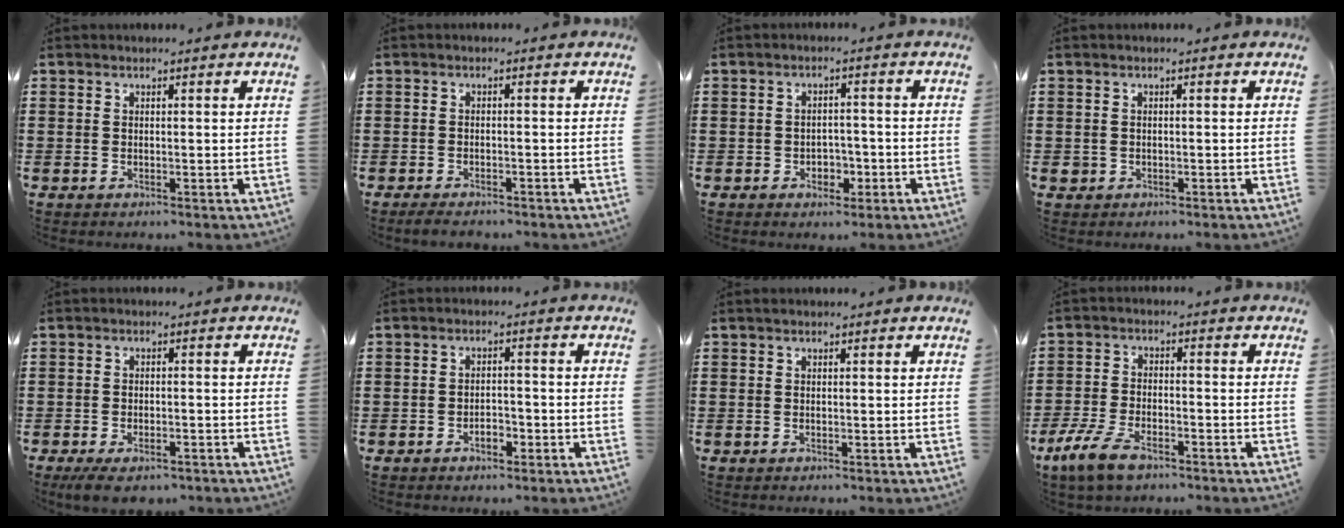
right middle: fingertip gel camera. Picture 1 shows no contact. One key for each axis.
{"total": 1.7, "fx": -1.6, "fy": 0.2, "fz": 0.5, "tx": -0.012, "ty": -0.002, "tz": -0.031}
{"total": 2.6, "fx": -1.3, "fy": 1.9, "fz": 1.2, "tx": -0.026, "ty": 0.004, "tz": -0.030}
{"total": 0.7, "fx": -0.1, "fy": 0.6, "fz": 0.1, "tx": -0.003, "ty": 0.006, "tz": -0.005}
{"total": 2.6, "fx": -2.0, "fy": 0.8, "fz": 1.4, "tx": -0.032, "ty": 0.000, "tz": -0.043}
{"total": 2.6, "fx": -1.7, "fy": 1.2, "fz": 1.5, "tx": -0.030, "ty": 0.005, "tz": -0.036}
{"total": 0.0}
{"total": 6.7, "fx": -4.4, "fy": 2.7, "fz": 4.3, "tx": -0.110, "ty": -0.005, "tz": -0.087}